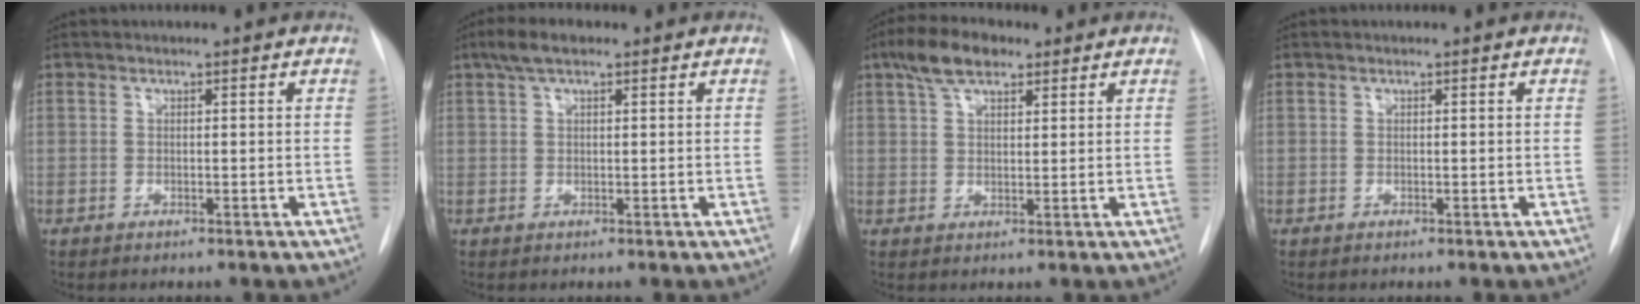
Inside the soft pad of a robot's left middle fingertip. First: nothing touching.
{"total": 3.9, "force": [2.4, 1.2, 2.7], "torque": [-0.061, 0.018, 0.044]}
{"total": 6.6, "force": [4.2, 2.9, 4.2], "torque": [-0.084, 0.021, 0.076]}
{"total": 0.0}